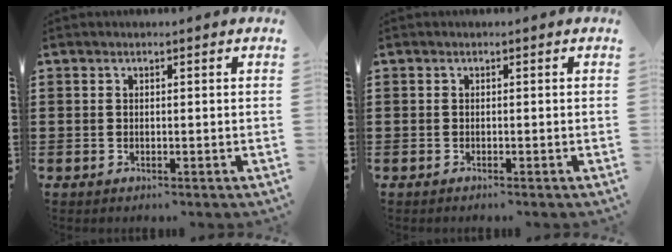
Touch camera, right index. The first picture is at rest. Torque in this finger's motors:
{"motor_torque": [0.83, 1.23, 0.02, 0.02]}